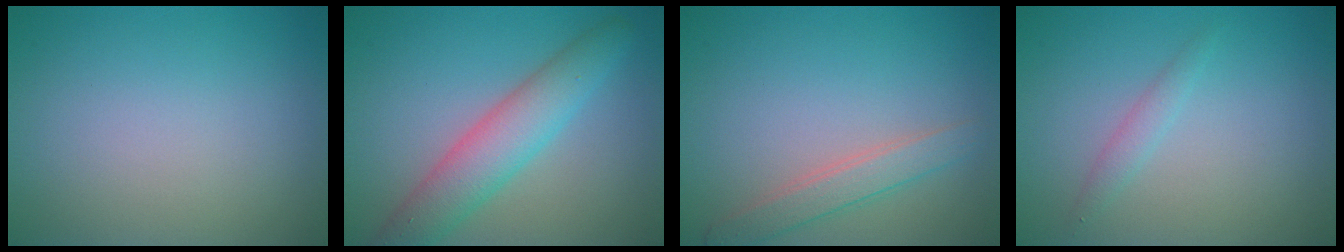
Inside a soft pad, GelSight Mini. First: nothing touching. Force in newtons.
{"total": 5.1, "press": 5.1, "slide": 0.3}
{"total": 2.4, "press": 2.4, "slide": 0.1}
{"total": 1.5, "press": 1.5, "slide": 0.1}